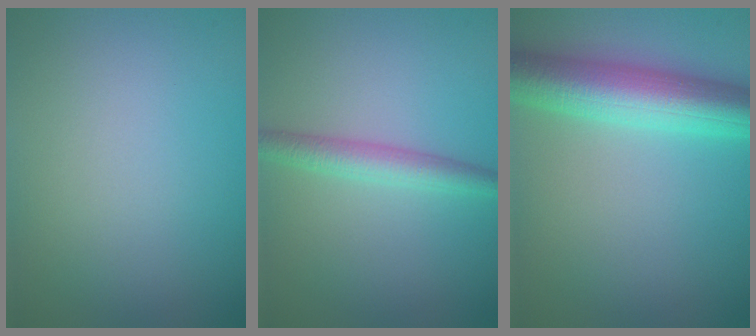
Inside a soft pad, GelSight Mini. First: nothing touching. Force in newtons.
{"total": 2.7, "press": 2.7, "slide": 0.0}
{"total": 7.5, "press": 7.5, "slide": 0.1}